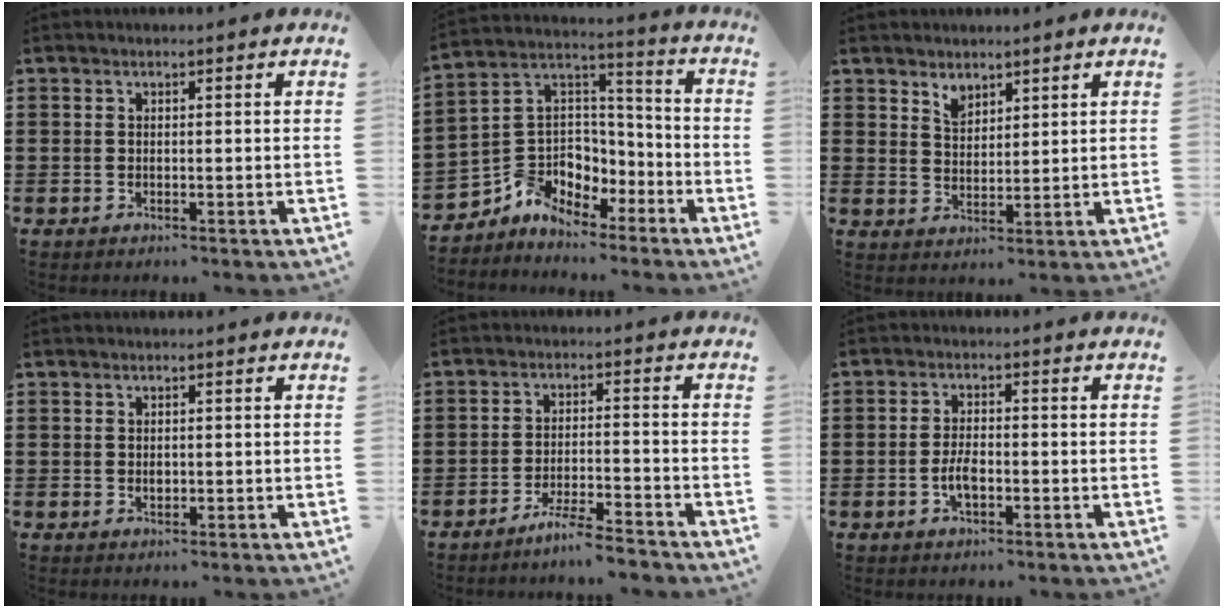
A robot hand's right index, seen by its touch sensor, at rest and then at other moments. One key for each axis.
{"total": 6.0, "fx": -3.3, "fy": 5.0, "fz": 0.3, "tx": -0.045, "ty": -0.016, "tz": -0.069}
{"total": 2.8, "fx": 2.3, "fy": 1.6, "fz": 0.4, "tx": -0.015, "ty": 0.003, "tz": 0.045}
{"total": 1.0, "fx": 0.0, "fy": 0.6, "fz": 0.8, "tx": -0.016, "ty": 0.002, "tz": 0.000}
{"total": 5.0, "fx": -4.6, "fy": -0.1, "fz": 2.0, "tx": -0.040, "ty": -0.004, "tz": -0.089}
{"total": 3.5, "fx": -1.2, "fy": 1.6, "fz": 2.9, "tx": -0.068, "ty": -0.002, "tz": -0.025}